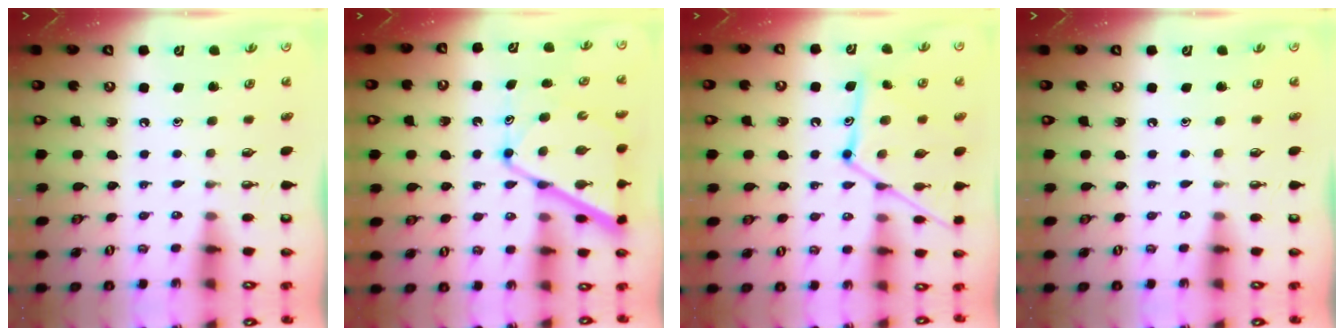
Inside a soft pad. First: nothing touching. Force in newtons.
{"total": 14.0, "press": 14.0, "slide": 1.1}
{"total": 15.1, "press": 15.1, "slide": 1.0}
{"total": 0.0}